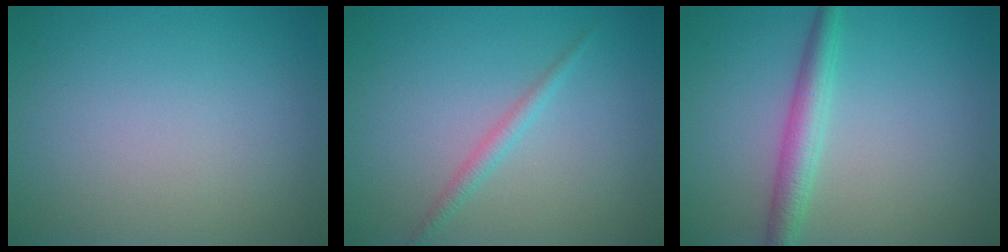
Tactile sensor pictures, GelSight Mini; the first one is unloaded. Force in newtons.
{"total": 1.4, "press": 1.4, "slide": 0.0}
{"total": 3.0, "press": 3.0, "slide": 0.1}